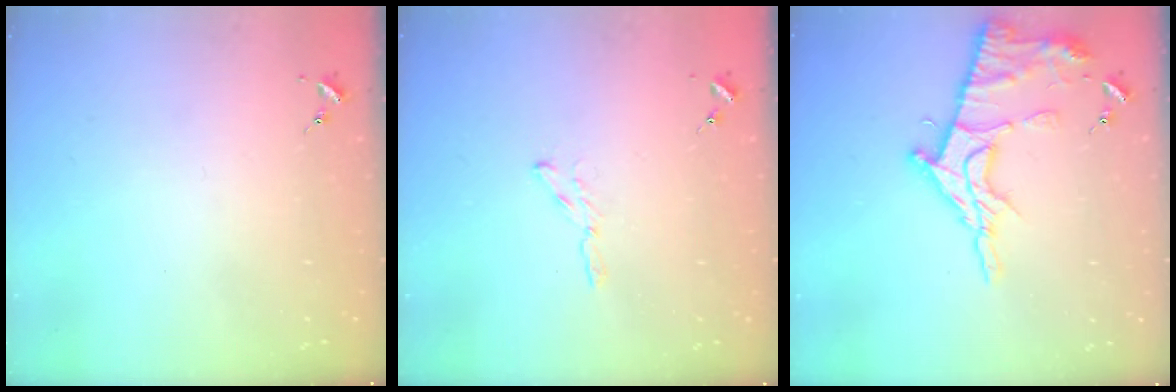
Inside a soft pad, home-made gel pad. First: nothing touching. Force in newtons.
{"total": 2.4, "press": 2.4, "slide": 0.2}
{"total": 14.2, "press": 14.2, "slide": 1.1}